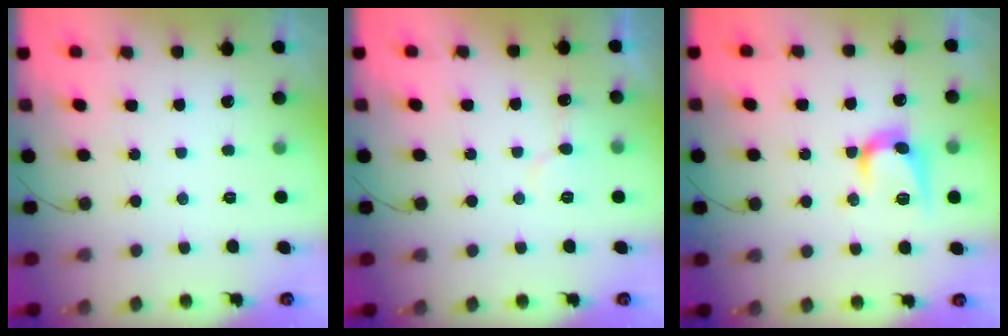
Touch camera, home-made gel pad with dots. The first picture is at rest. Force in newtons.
{"total": 6.0, "press": 6.0, "slide": 0.2}
{"total": 9.9, "press": 9.9, "slide": 0.6}